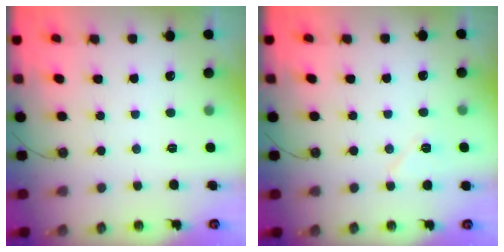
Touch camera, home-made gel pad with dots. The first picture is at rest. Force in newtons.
{"total": 5.9, "press": 5.6, "slide": 2.0}